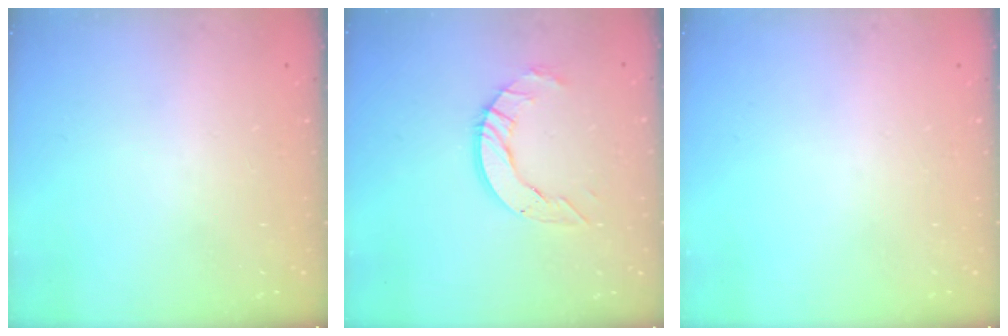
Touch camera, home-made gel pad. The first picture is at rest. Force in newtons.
{"total": 8.1, "press": 8.0, "slide": 0.3}
{"total": 0.0}